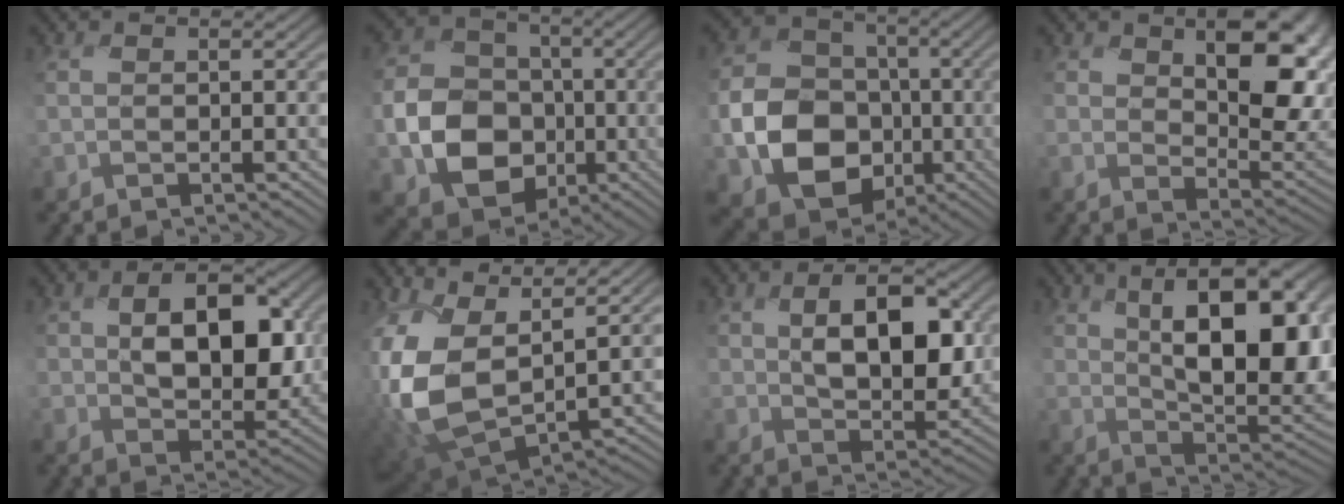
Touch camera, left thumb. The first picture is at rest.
{"total": 10.9, "force": [-3.5, 8.9, 5.3], "torque": [-0.115, -0.018, -0.079]}
{"total": 12.2, "force": [-4.1, 9.8, 6.1], "torque": [-0.126, -0.025, -0.086]}
{"total": 10.8, "force": [4.1, 5.8, 8.2], "torque": [-0.136, -0.017, 0.077]}
{"total": 9.9, "force": [1.1, 6.1, 7.7], "torque": [-0.134, -0.003, 0.014]}
{"total": 14.1, "force": [1.4, 7.9, 11.6], "torque": [-0.296, -0.013, 0.012]}
{"total": 9.0, "force": [1.3, 4.9, 7.4], "torque": [-0.128, -0.001, 0.015]}
{"total": 15.1, "force": [4.0, 6.7, 12.9], "torque": [-0.177, 0.015, 0.052]}